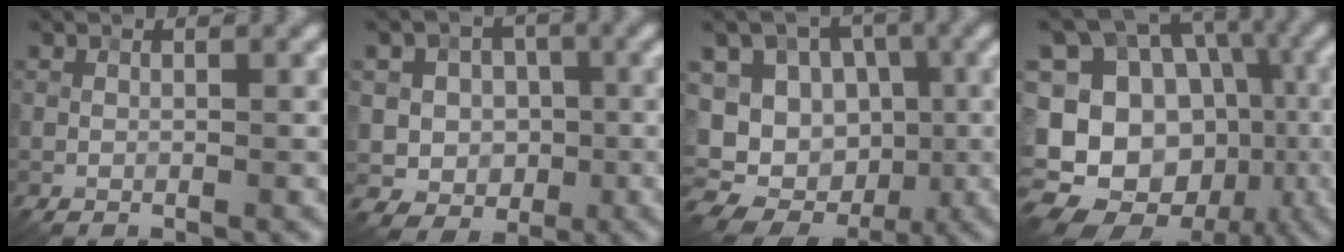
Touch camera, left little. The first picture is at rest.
{"total": 5.1, "force": [-0.1, 4.8, 1.8], "torque": [-0.002, 0.016, -0.027]}
{"total": 13.6, "force": [-2.0, 11.8, 6.4], "torque": [-0.111, 0.017, -0.049]}
{"total": 18.5, "force": [-5.8, 15.1, 8.9], "torque": [-0.185, -0.013, -0.080]}